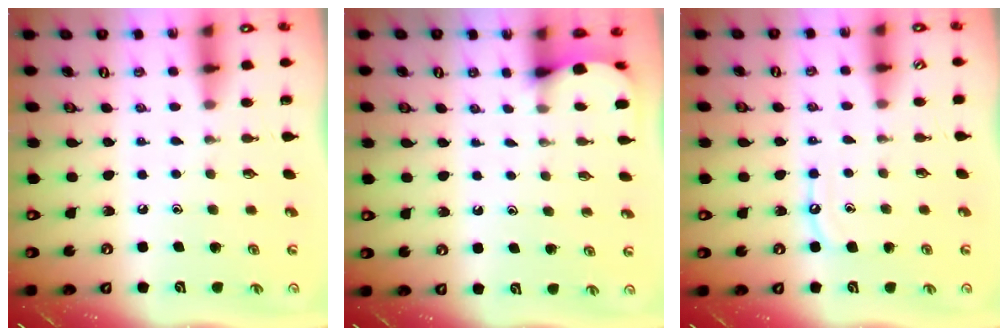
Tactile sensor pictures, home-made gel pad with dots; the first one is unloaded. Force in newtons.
{"total": 2.4, "press": 2.4, "slide": 0.3}
{"total": 6.4, "press": 6.4, "slide": 0.6}